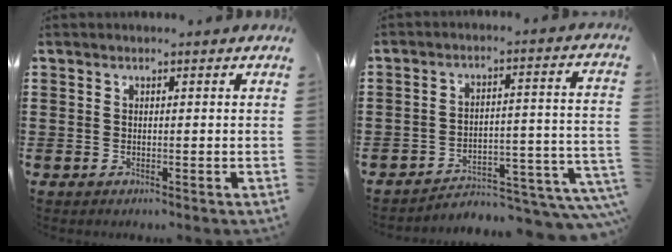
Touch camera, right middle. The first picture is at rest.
{"total": 4.0, "force": [-3.5, 0.5, 1.8], "torque": [-0.036, -0.018, -0.073]}